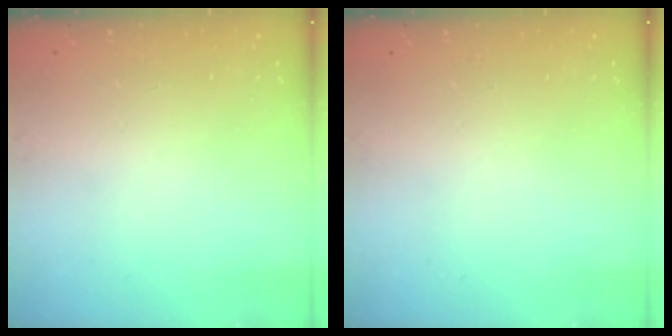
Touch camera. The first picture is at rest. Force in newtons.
{"total": 0.0}